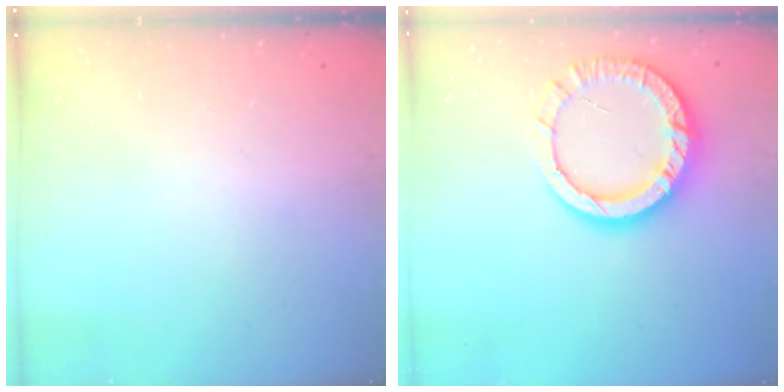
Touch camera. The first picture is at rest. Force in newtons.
{"total": 13.2, "press": 13.1, "slide": 1.6}